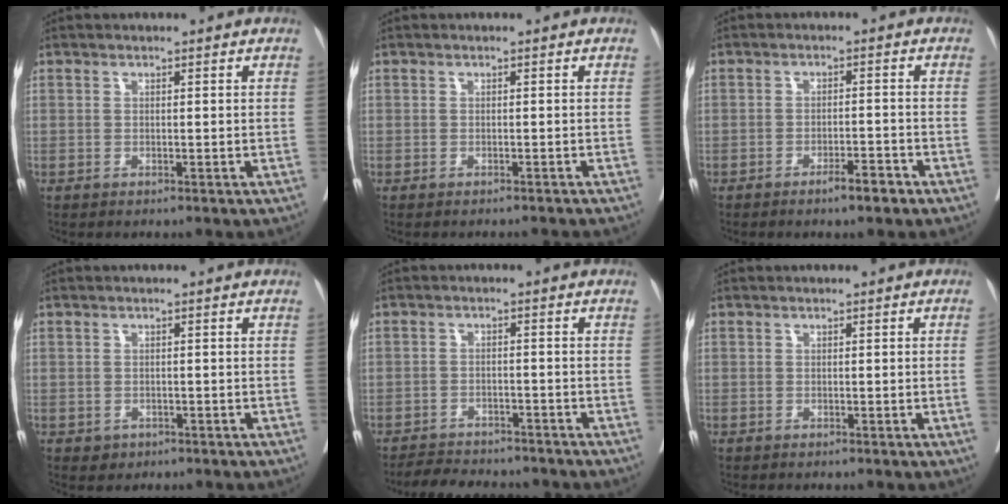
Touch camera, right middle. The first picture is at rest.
{"total": 3.9, "force": [-3.8, 0.0, 1.0], "torque": [-0.017, -0.011, -0.044]}
{"total": 3.2, "force": [-2.2, 0.3, 2.2], "torque": [-0.035, -0.001, -0.034]}
{"total": 1.4, "force": [-0.6, 1.2, 0.4], "torque": [-0.008, 0.001, -0.003]}
{"total": 7.3, "force": [-6.8, 2.1, 1.9], "torque": [-0.030, -0.005, -0.097]}
{"total": 1.6, "force": [-0.2, -0.6, 1.4], "torque": [-0.026, 0.000, 0.003]}